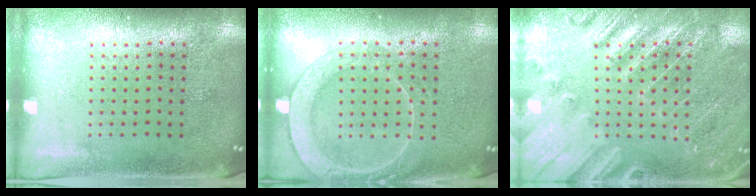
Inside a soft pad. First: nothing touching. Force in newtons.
{"total": 3.0, "press": 2.9, "slide": 0.5}
{"total": 2.8, "press": 2.8, "slide": 0.4}